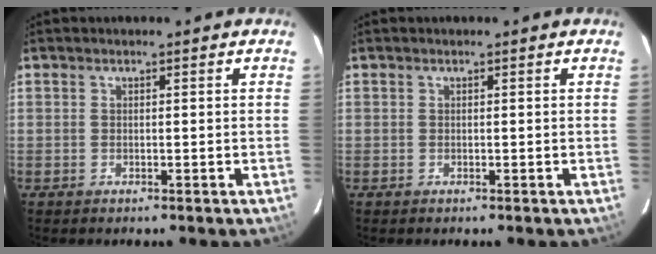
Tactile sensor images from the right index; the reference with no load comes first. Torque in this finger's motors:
{"motor_torque": [0.00, 0.00, 0.00, 0.00]}